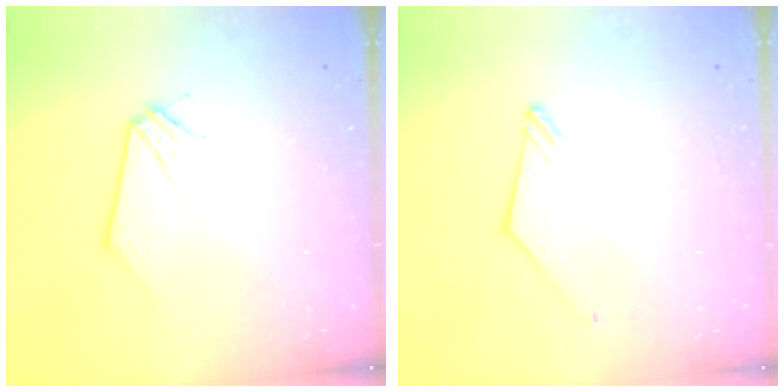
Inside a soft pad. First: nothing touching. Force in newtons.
{"total": 0.0}